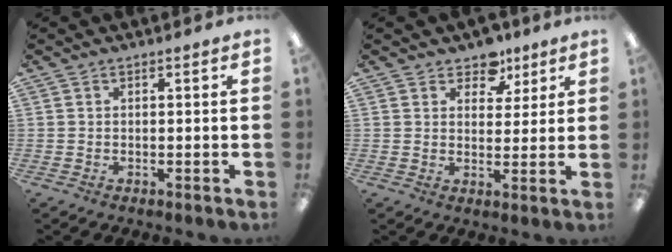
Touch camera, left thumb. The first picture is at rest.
{"total": 7.0, "force": [4.9, 4.6, 1.9], "torque": [-0.021, -0.026, 0.086]}